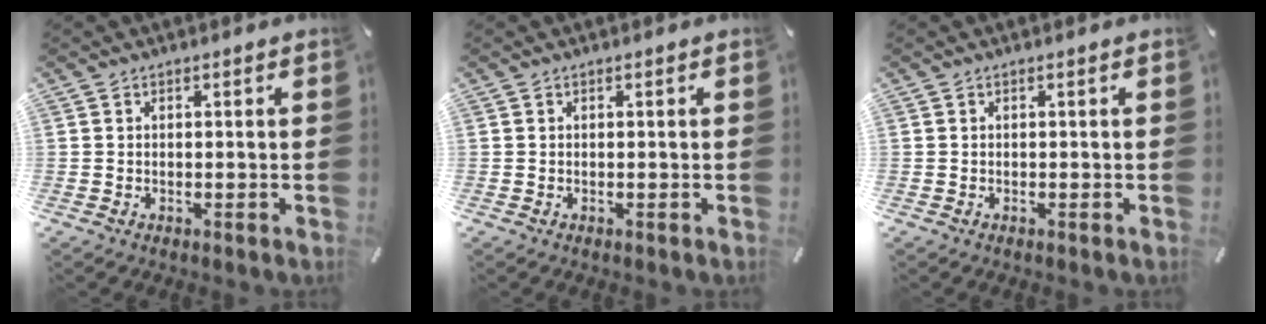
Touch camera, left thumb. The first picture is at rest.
{"total": 0.0}
{"total": 0.0}